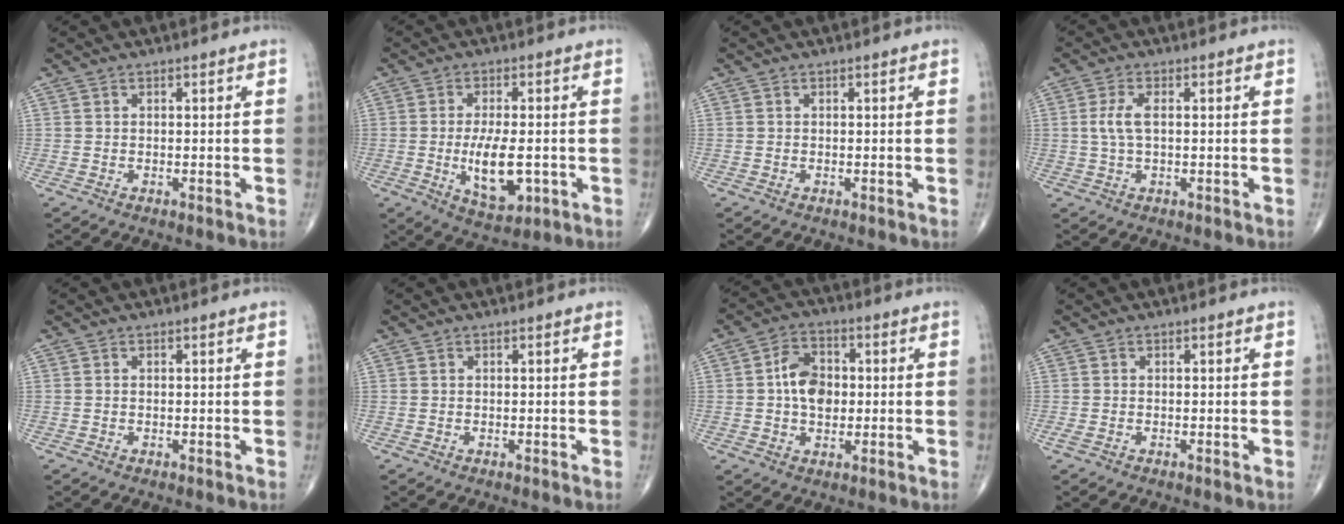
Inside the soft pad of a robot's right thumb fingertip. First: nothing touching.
{"total": 9.5, "force": [-1.7, 4.3, 8.3], "torque": [-0.132, -0.007, -0.020]}
{"total": 0.0}
{"total": 3.9, "force": [0.4, 1.6, 3.6], "torque": [-0.087, 0.005, 0.007]}
{"total": 0.0}
{"total": 0.0}
{"total": 8.0, "force": [0.2, 5.7, 5.7], "torque": [-0.075, 0.013, -0.003]}
{"total": 0.9, "force": [-0.3, 0.3, 0.8], "torque": [-0.024, -0.004, -0.008]}